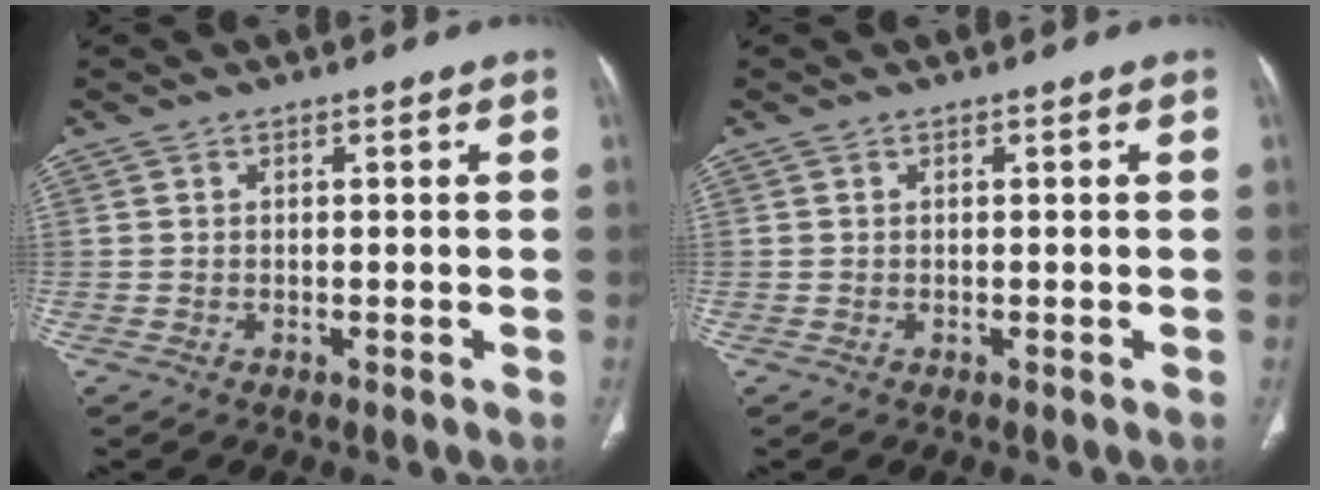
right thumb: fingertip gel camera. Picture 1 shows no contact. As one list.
[{"total": 0.0}]